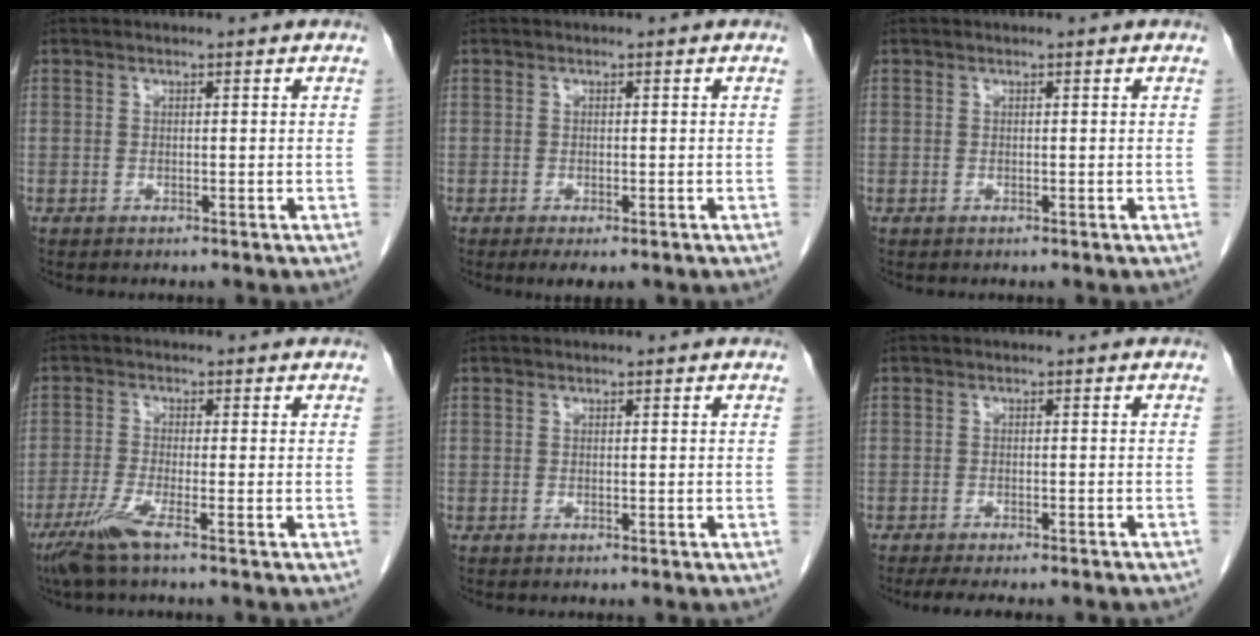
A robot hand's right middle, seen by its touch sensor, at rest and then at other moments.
{"total": 2.7, "force": [-1.8, 1.0, 1.8], "torque": [-0.025, -0.005, -0.020]}
{"total": 0.0}
{"total": 4.8, "force": [-3.1, -0.4, 3.6], "torque": [-0.077, -0.015, -0.068]}
{"total": 0.0}
{"total": 10.3, "force": [-8.9, 1.8, 4.8], "torque": [-0.058, -0.011, -0.111]}